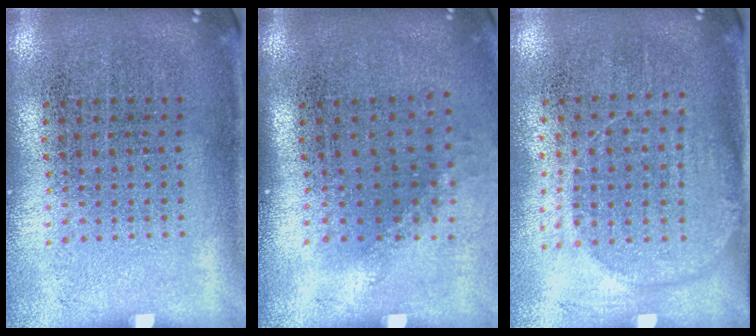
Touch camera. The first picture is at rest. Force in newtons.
{"total": 1.1, "press": 0.9, "slide": 0.7}
{"total": 1.5, "press": 1.4, "slide": 0.8}